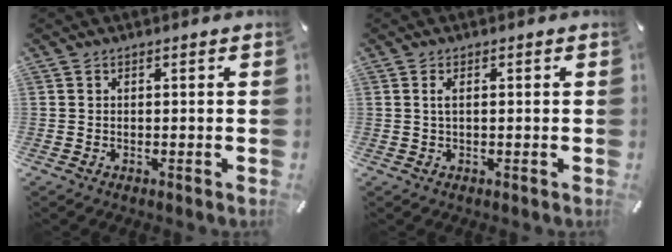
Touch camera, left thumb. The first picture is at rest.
{"total": 1.8, "force": [0.2, 0.5, 1.7], "torque": [-0.035, 0.000, 0.002]}